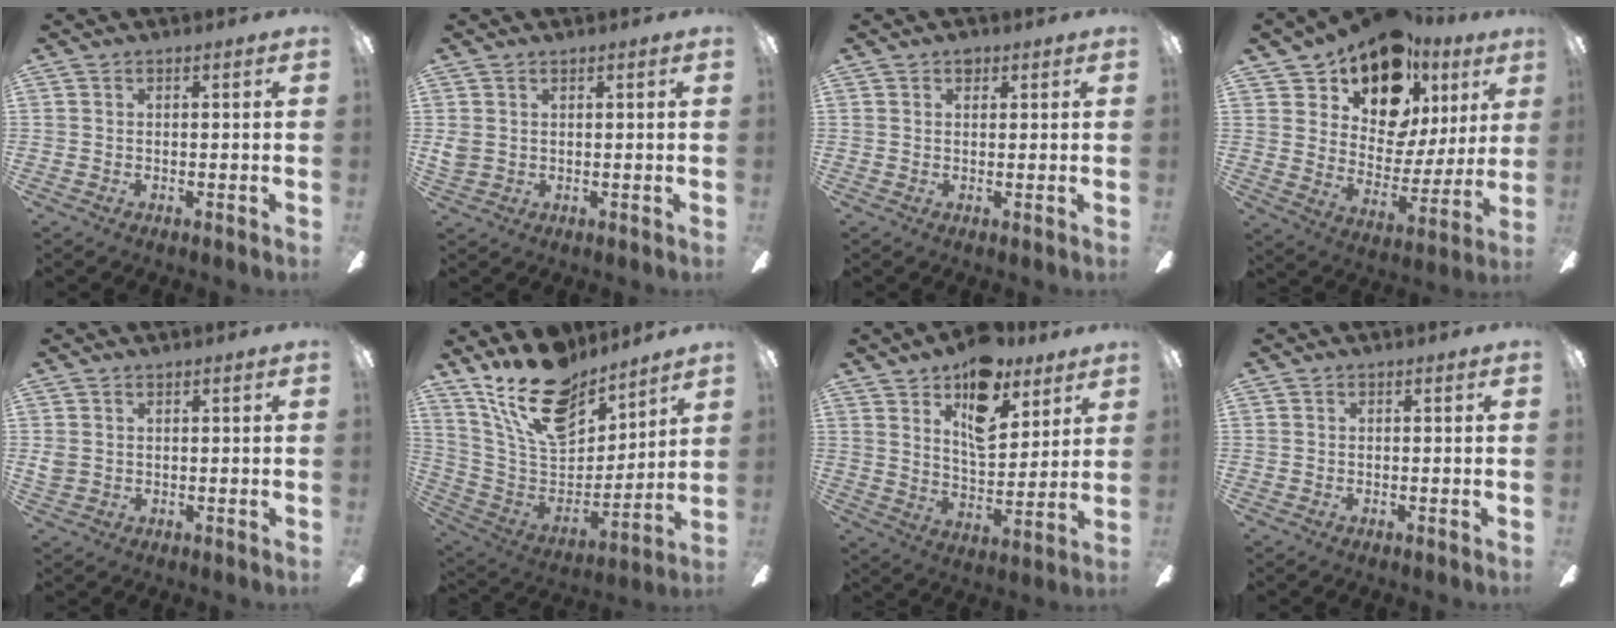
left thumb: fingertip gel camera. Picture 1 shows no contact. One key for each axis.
{"total": 2.1, "fx": 0.8, "fy": 1.7, "fz": 1.0, "tx": -0.020, "ty": 0.003, "tz": 0.015}
{"total": 1.6, "fx": 1.0, "fy": 1.0, "fz": 0.7, "tx": 0.001, "ty": -0.004, "tz": 0.015}
{"total": 19.2, "fx": 13.1, "fy": 10.7, "fz": 9.1, "tx": -0.158, "ty": -0.077, "tz": 0.234}
{"total": 1.9, "fx": 0.8, "fy": 1.6, "fz": 0.8, "tx": -0.018, "ty": 0.003, "tz": 0.015}
{"total": 21.0, "fx": 15.3, "fy": 9.9, "fz": 10.6, "tx": -0.196, "ty": -0.093, "tz": 0.276}
{"total": 15.4, "fx": 10.0, "fy": 7.4, "fz": 9.1, "tx": -0.140, "ty": -0.047, "tz": 0.174}
{"total": 0.0}